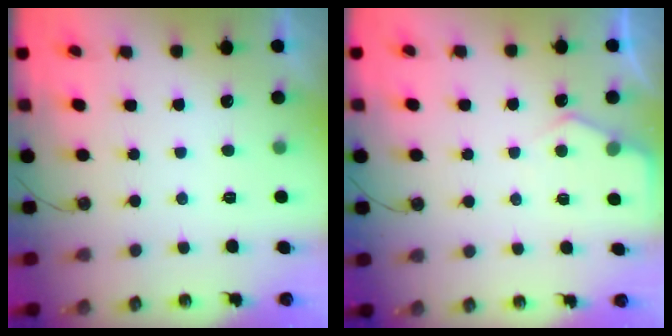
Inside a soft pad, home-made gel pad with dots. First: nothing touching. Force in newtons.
{"total": 4.4, "press": 4.3, "slide": 0.6}